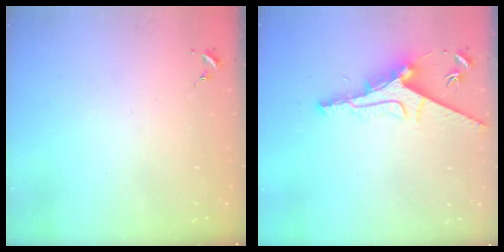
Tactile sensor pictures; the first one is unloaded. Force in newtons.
{"total": 11.5, "press": 11.4, "slide": 0.9}